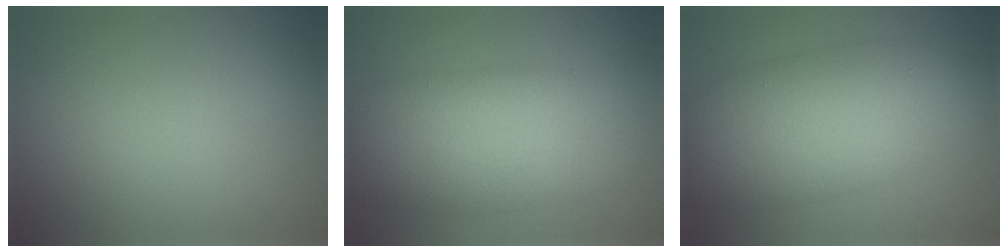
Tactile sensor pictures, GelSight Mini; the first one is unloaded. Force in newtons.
{"total": 8.6, "press": 8.6, "slide": 0.2}
{"total": 9.6, "press": 9.6, "slide": 0.3}